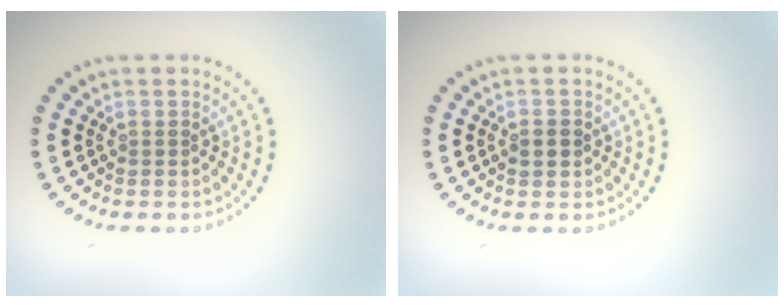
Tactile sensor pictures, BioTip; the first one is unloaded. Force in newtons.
{"total": 1.7, "press": 1.7, "slide": 0.1}